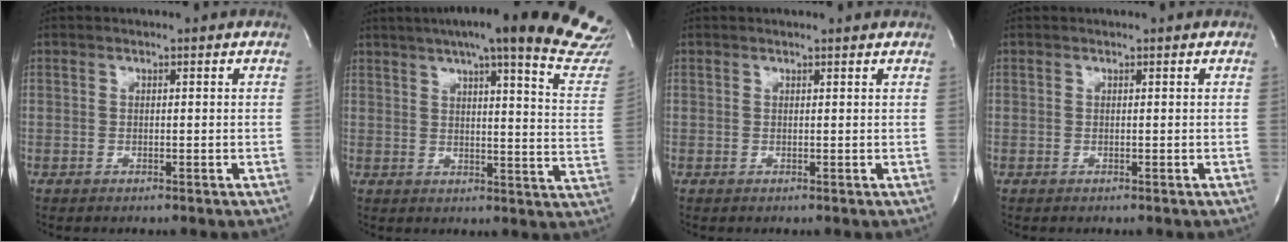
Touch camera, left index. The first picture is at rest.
{"total": 26.7, "force": [22.8, 1.6, 13.7], "torque": [-0.165, -0.068, 0.258]}
{"total": 0.8, "force": [0.8, -0.1, 0.2], "torque": [-0.012, -0.002, 0.007]}
{"total": 0.0}